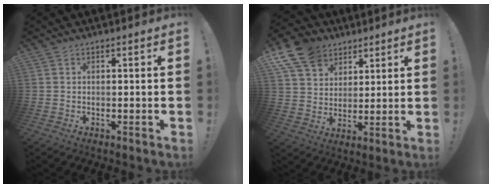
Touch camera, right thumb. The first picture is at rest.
{"total": 12.8, "force": [7.8, 9.1, 4.6], "torque": [-0.082, -0.047, 0.155]}